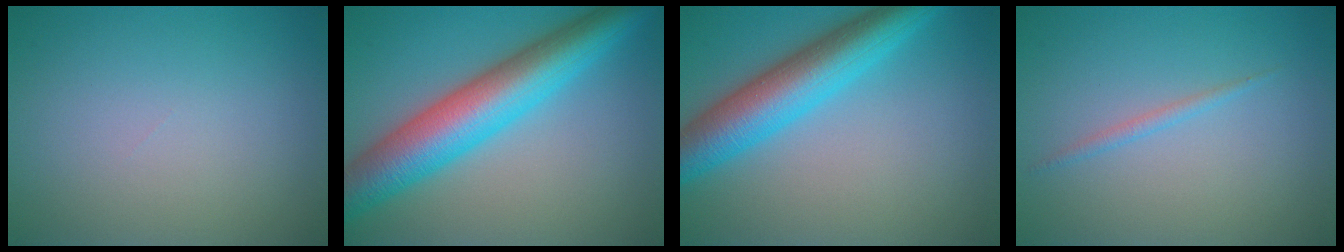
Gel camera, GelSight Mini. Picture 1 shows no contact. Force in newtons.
{"total": 9.5, "press": 9.5, "slide": 0.2}
{"total": 7.7, "press": 7.7, "slide": 0.1}
{"total": 0.9, "press": 0.9, "slide": 0.1}